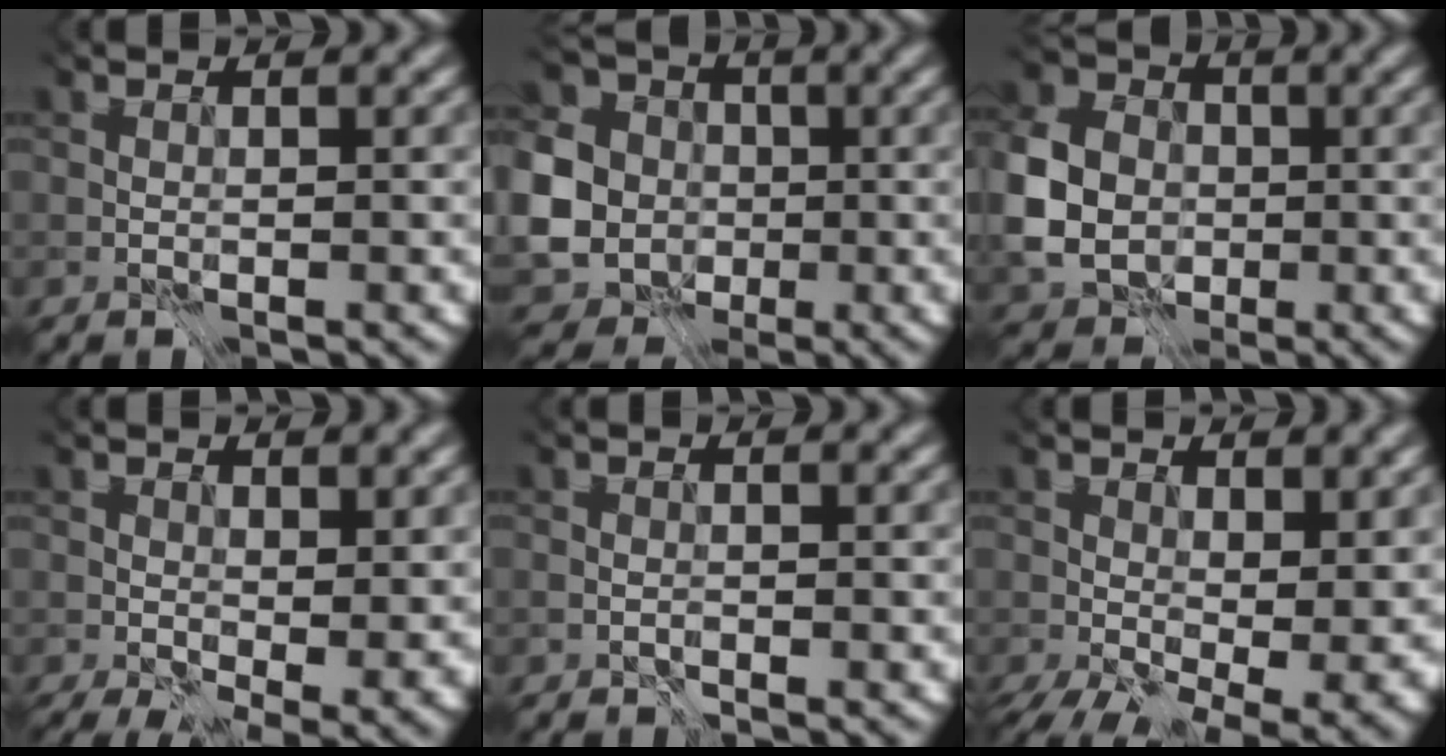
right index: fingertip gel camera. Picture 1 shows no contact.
{"total": 13.1, "force": [-2.1, 11.7, 5.4], "torque": [-0.170, 0.011, -0.025]}
{"total": 7.9, "force": [-4.0, 5.9, 3.5], "torque": [-0.110, -0.004, -0.054]}
{"total": 6.0, "force": [1.3, 3.3, 4.9], "torque": [-0.058, -0.013, 0.032]}
{"total": 1.4, "force": [-1.2, -0.4, -0.4], "torque": [0.012, 0.000, -0.033]}
{"total": 9.5, "force": [0.7, 6.1, 7.2], "torque": [-0.102, -0.004, 0.046]}